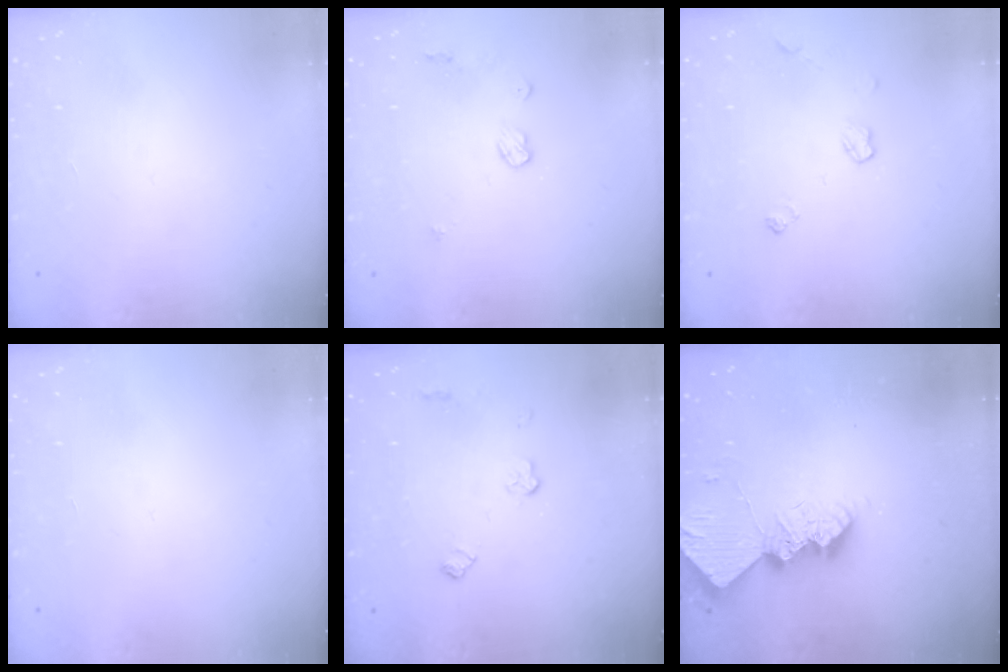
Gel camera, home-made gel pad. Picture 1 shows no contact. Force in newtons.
{"total": 7.4, "press": 7.4, "slide": 0.3}
{"total": 5.2, "press": 5.1, "slide": 0.7}
{"total": 0.0}
{"total": 5.5, "press": 5.4, "slide": 0.7}
{"total": 11.2, "press": 11.1, "slide": 1.0}